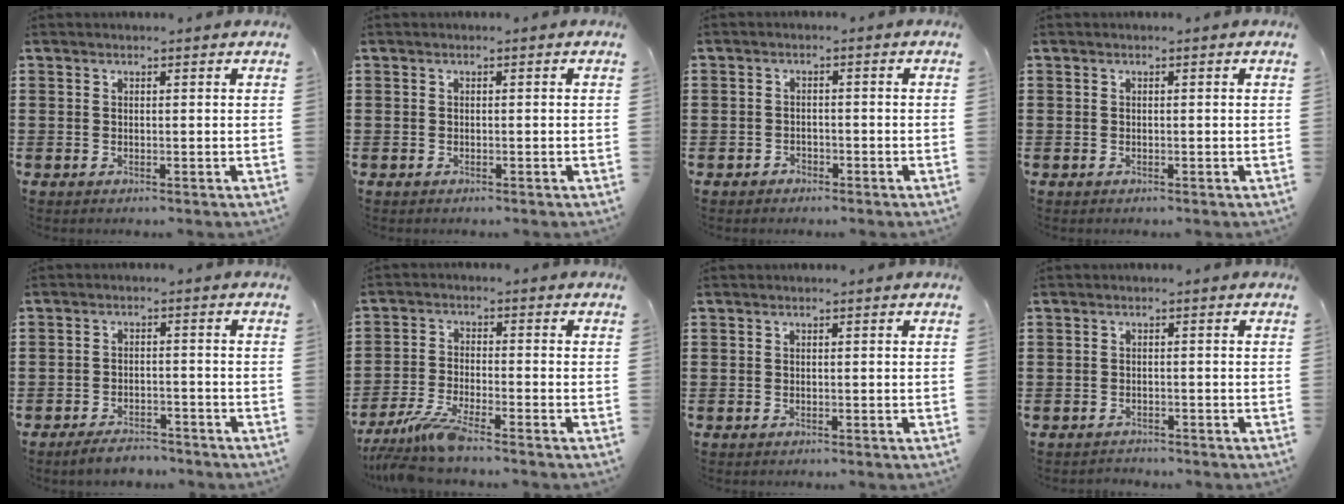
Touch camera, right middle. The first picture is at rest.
{"total": 0.0}
{"total": 1.6, "force": [-1.4, 0.9, -0.1], "torque": [-0.003, 0.003, -0.031]}
{"total": 0.0}
{"total": 3.5, "force": [-3.4, 0.7, 0.7], "torque": [-0.014, 0.007, -0.068]}
{"total": 6.0, "force": [-4.9, 0.2, 3.3], "torque": [-0.085, -0.021, -0.099]}
{"total": 0.0}
{"total": 1.4, "force": [-1.3, 0.3, -0.2], "torque": [-0.002, 0.003, -0.031]}